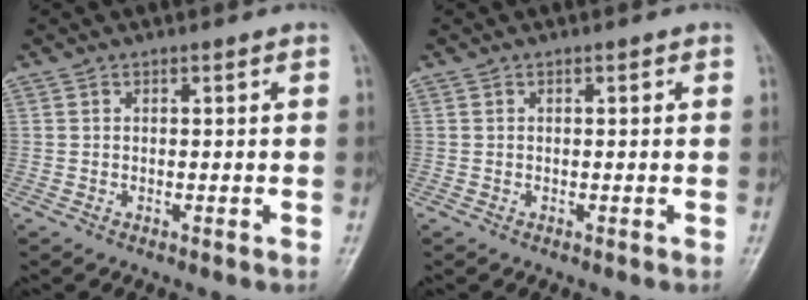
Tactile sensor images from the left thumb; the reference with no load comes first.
{"total": 0.0}